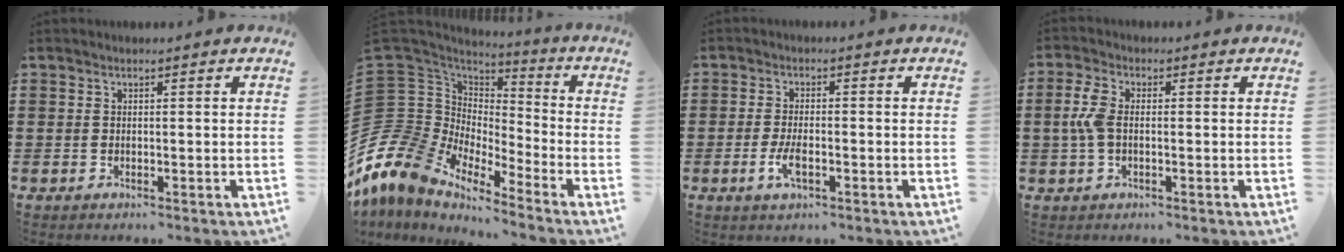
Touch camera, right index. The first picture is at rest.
{"total": 10.5, "force": [-7.1, 7.1, 3.0], "torque": [-0.141, -0.036, -0.149]}
{"total": 3.7, "force": [-1.3, 1.3, 3.2], "torque": [-0.069, -0.003, -0.027]}
{"total": 4.5, "force": [-0.2, 2.4, 3.8], "torque": [-0.101, -0.002, -0.013]}